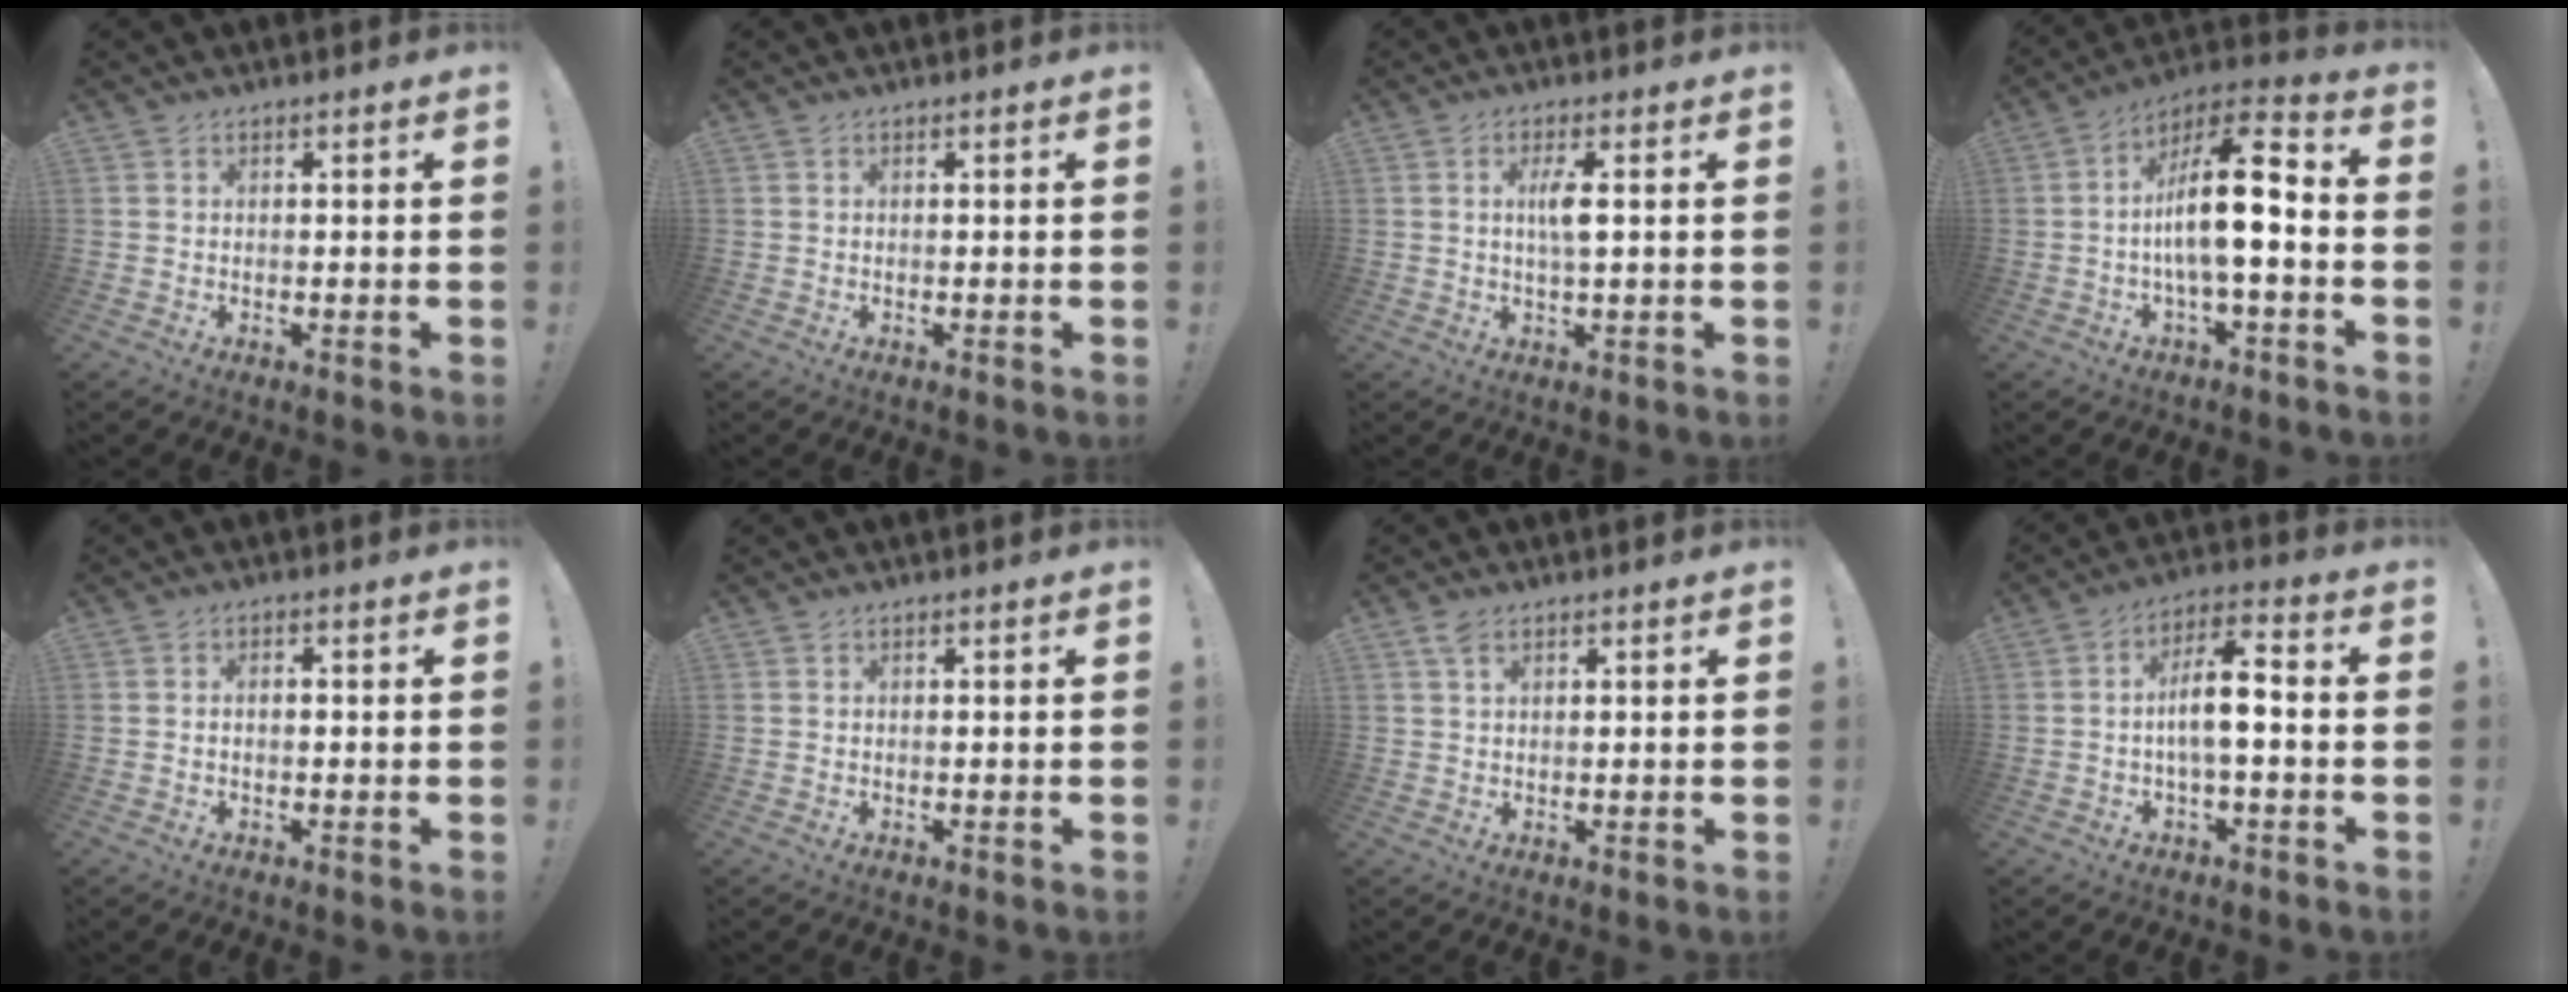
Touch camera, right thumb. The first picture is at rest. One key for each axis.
{"total": 0.0}
{"total": 4.8, "fx": 0.7, "fy": 0.7, "fz": 4.7, "tx": -0.085, "ty": -0.003, "tz": 0.007}
{"total": 16.6, "fx": -1.7, "fy": 5.2, "fz": 15.7, "tx": -0.249, "ty": 0.012, "tz": -0.032}
{"total": 1.2, "fx": -0.7, "fy": 0.5, "fz": 0.9, "tx": -0.016, "ty": 0.004, "tz": -0.012}
{"total": 0.0}
{"total": 2.8, "fx": 1.6, "fy": 1.1, "fz": 2.0, "tx": -0.038, "ty": 0.000, "tz": 0.029}
{"total": 9.9, "fx": -0.8, "fy": 3.1, "fz": 9.4, "tx": -0.159, "ty": 0.011, "tz": -0.018}